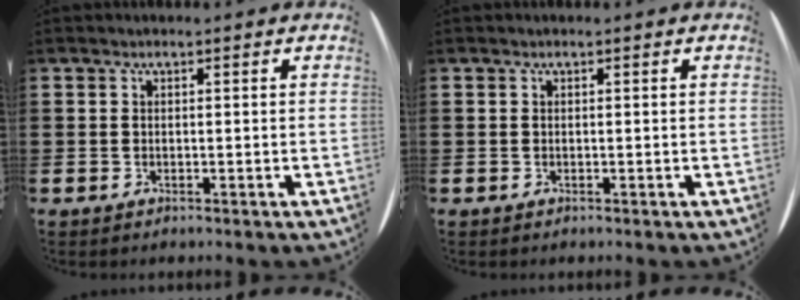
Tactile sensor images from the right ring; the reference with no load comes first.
{"total": 0.0}